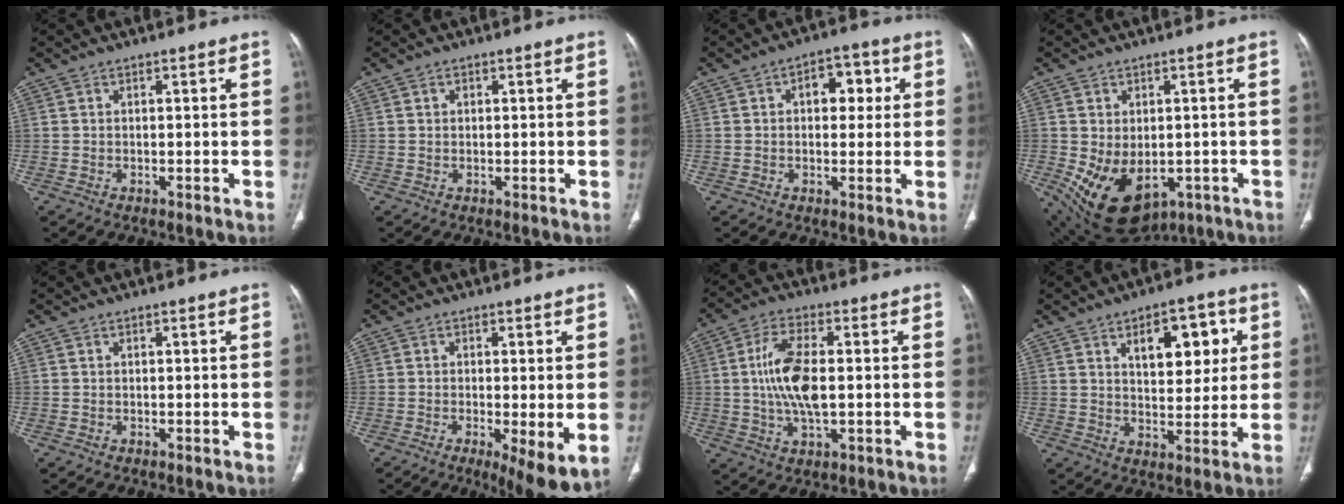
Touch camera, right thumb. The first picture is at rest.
{"total": 0.7, "force": [0.3, 0.6, 0.3], "torque": [-0.001, 0.000, 0.005]}
{"total": 6.9, "force": [1.6, 4.3, 5.1], "torque": [-0.033, 0.010, 0.018]}
{"total": 13.8, "force": [-3.9, 9.1, 9.6], "torque": [-0.155, -0.005, -0.030]}
{"total": 0.0}
{"total": 8.4, "force": [-2.2, 2.2, 7.8], "torque": [-0.122, -0.024, -0.033]}
{"total": 11.1, "force": [0.4, 4.8, 10.0], "torque": [-0.204, 0.001, 0.007]}
{"total": 11.7, "force": [4.3, 6.2, 9.0], "torque": [-0.084, -0.013, 0.064]}